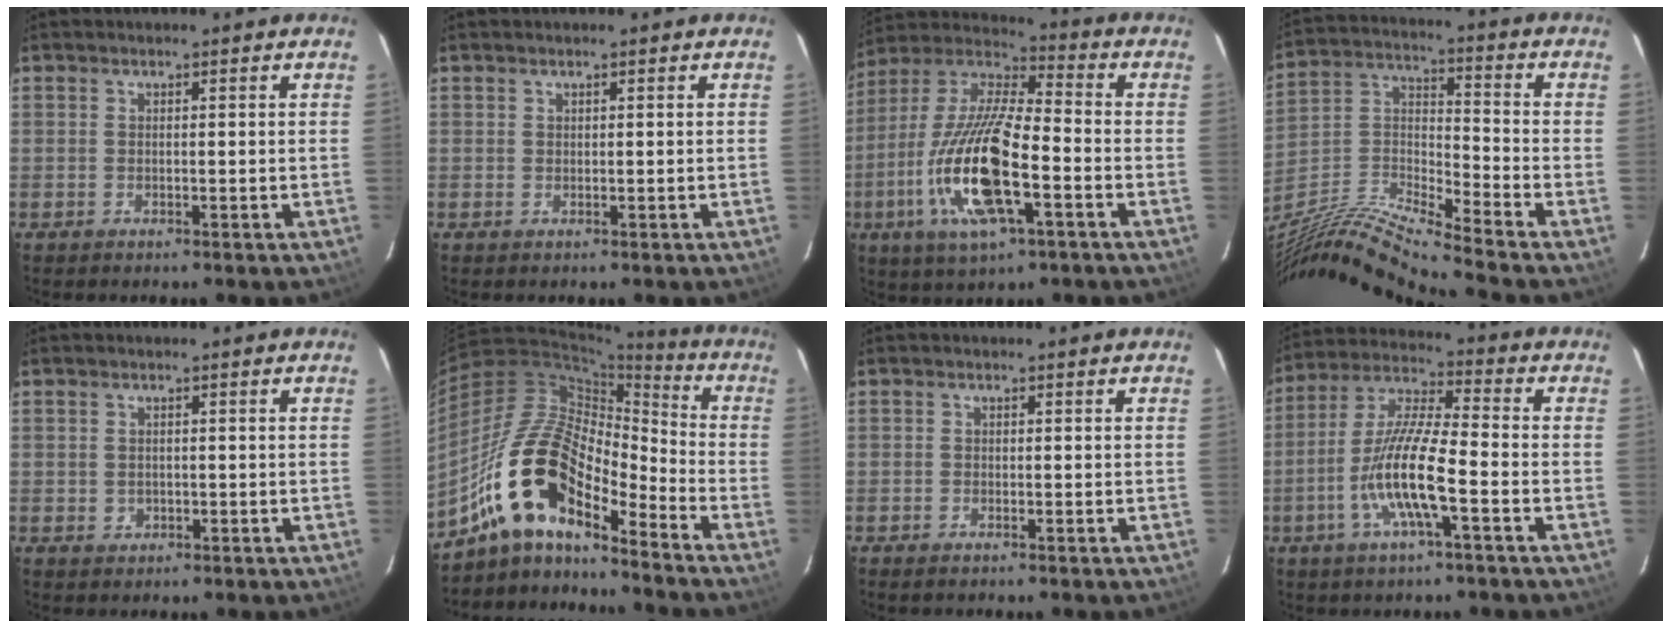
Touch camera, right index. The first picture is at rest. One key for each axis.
{"total": 0.0}
{"total": 19.6, "fx": -6.4, "fy": 5.7, "fz": 17.6, "tx": -0.361, "ty": -0.019, "tz": -0.130}
{"total": 18.4, "fx": -15.6, "fy": -0.8, "fz": 9.9, "tx": -0.200, "ty": -0.025, "tz": -0.300}
{"total": 1.4, "fx": -0.1, "fy": 1.3, "fz": 0.3, "tx": -0.002, "ty": 0.003, "tz": 0.002}
{"total": 17.1, "fx": -11.9, "fy": 5.9, "fz": 10.7, "tx": -0.199, "ty": 0.007, "tz": -0.241}
{"total": 0.5, "fx": -0.4, "fy": 0.2, "fz": 0.2, "tx": -0.005, "ty": -0.001, "tz": -0.009}
{"total": 12.1, "fx": -4.5, "fy": 1.7, "fz": 11.1, "tx": -0.229, "ty": -0.002, "tz": -0.090}